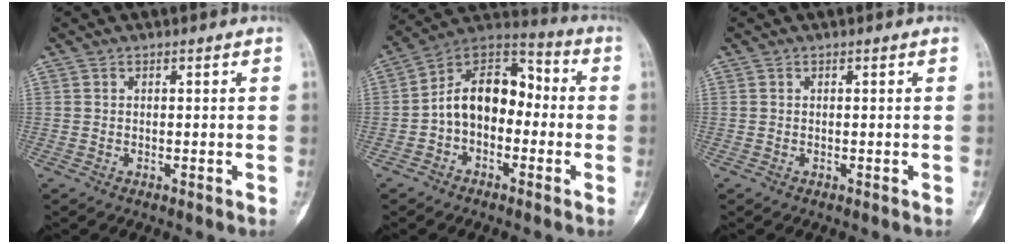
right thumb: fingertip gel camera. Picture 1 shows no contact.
{"total": 13.2, "force": [-1.6, 9.1, 9.5], "torque": [-0.125, 0.051, -0.044]}
{"total": 0.0}